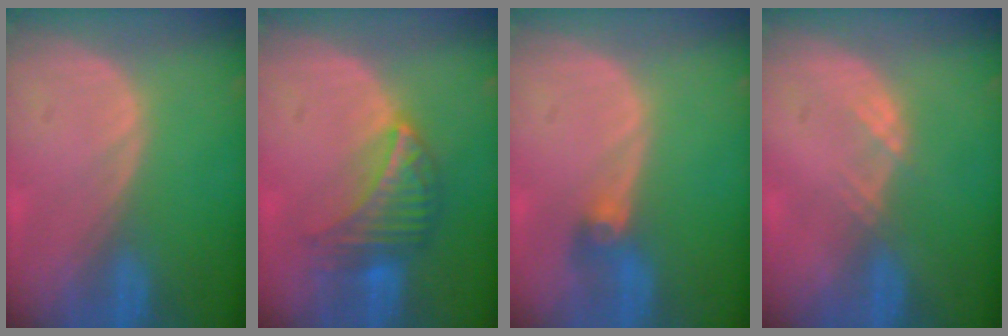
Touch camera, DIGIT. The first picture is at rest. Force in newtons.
{"total": 6.5, "press": 6.5, "slide": 0.9}
{"total": 2.9, "press": 2.6, "slide": 1.4}
{"total": 1.5, "press": 1.3, "slide": 0.8}